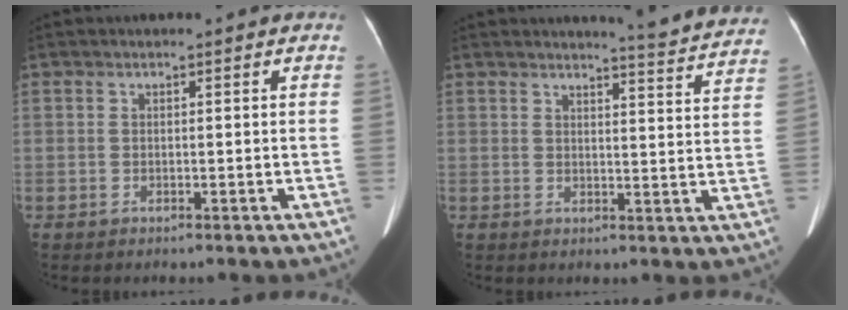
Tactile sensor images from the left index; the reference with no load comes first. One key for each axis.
{"total": 10.7, "fx": 10.5, "fy": -0.4, "fz": 2.0, "tx": -0.022, "ty": -0.052, "tz": 0.104}